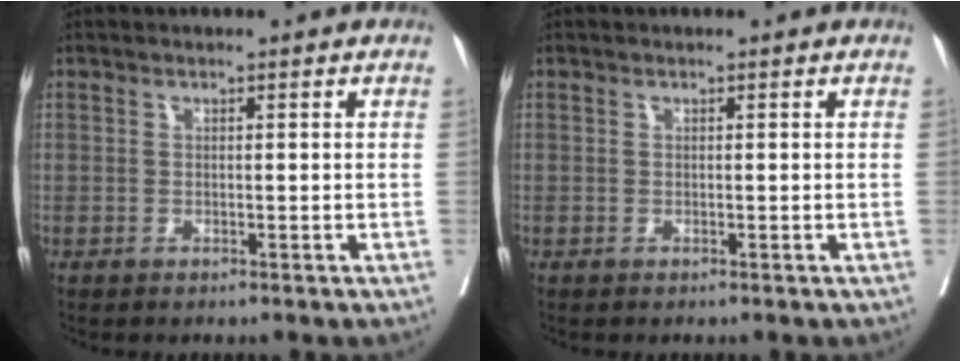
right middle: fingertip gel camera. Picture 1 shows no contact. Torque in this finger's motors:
{"motor_torque": [0.00, 0.00, 0.01, 0.00]}